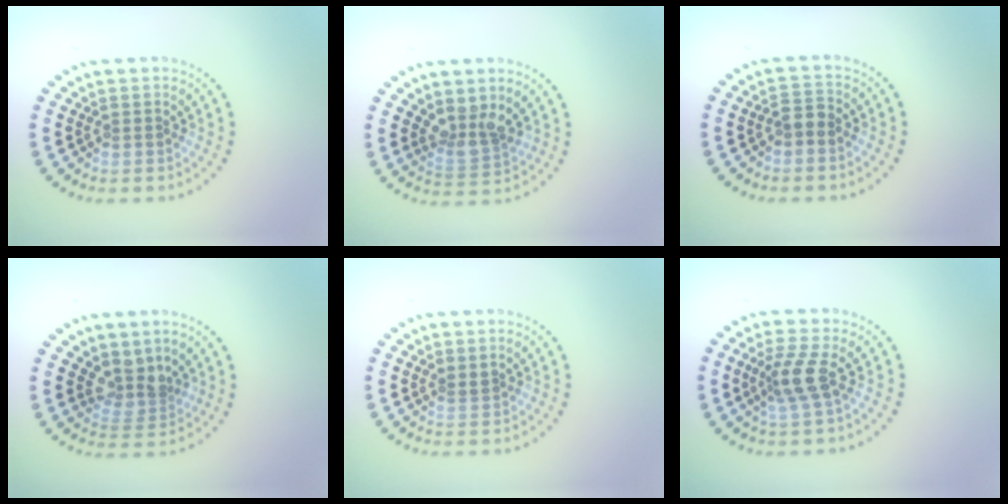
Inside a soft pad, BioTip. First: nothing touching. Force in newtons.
{"total": 2.8, "press": 2.2, "slide": 1.7}
{"total": 1.4, "press": 1.3, "slide": 0.6}
{"total": 2.7, "press": 1.9, "slide": 1.9}
{"total": 0.6, "press": 0.3, "slide": 0.5}
{"total": 2.9, "press": 2.2, "slide": 1.9}